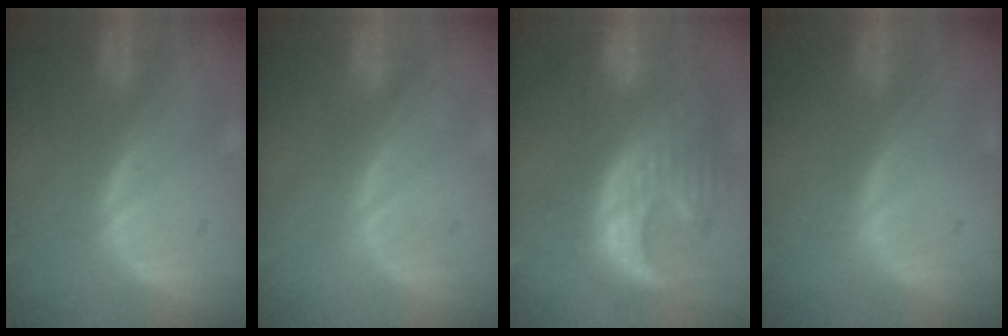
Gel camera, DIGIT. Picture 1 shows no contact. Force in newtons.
{"total": 0.0}
{"total": 12.4, "press": 11.2, "slide": 5.4}
{"total": 0.0}